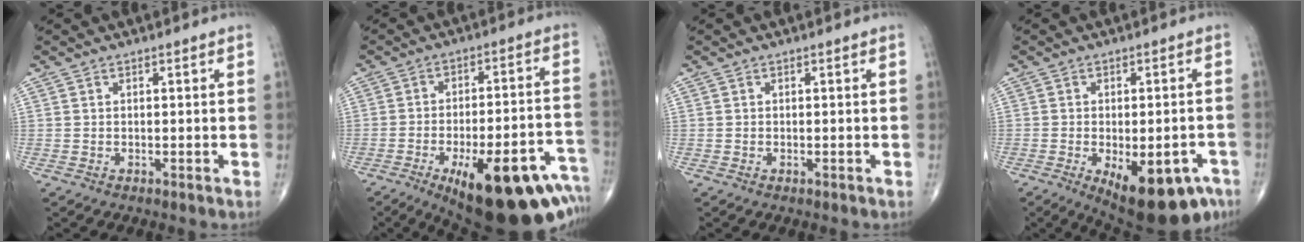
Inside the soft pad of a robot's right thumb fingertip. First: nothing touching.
{"total": 26.5, "force": [-13.5, 9.6, 20.7], "torque": [-0.200, 0.062, -0.179]}
{"total": 0.0}
{"total": 15.9, "force": [-7.7, 7.1, 11.9], "torque": [-0.124, 0.012, -0.091]}